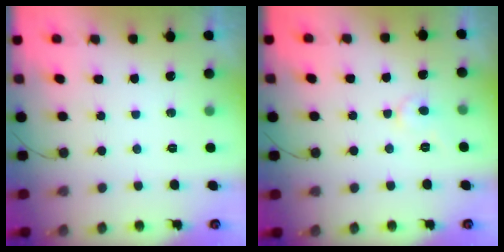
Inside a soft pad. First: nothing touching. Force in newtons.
{"total": 4.0, "press": 3.9, "slide": 0.3}